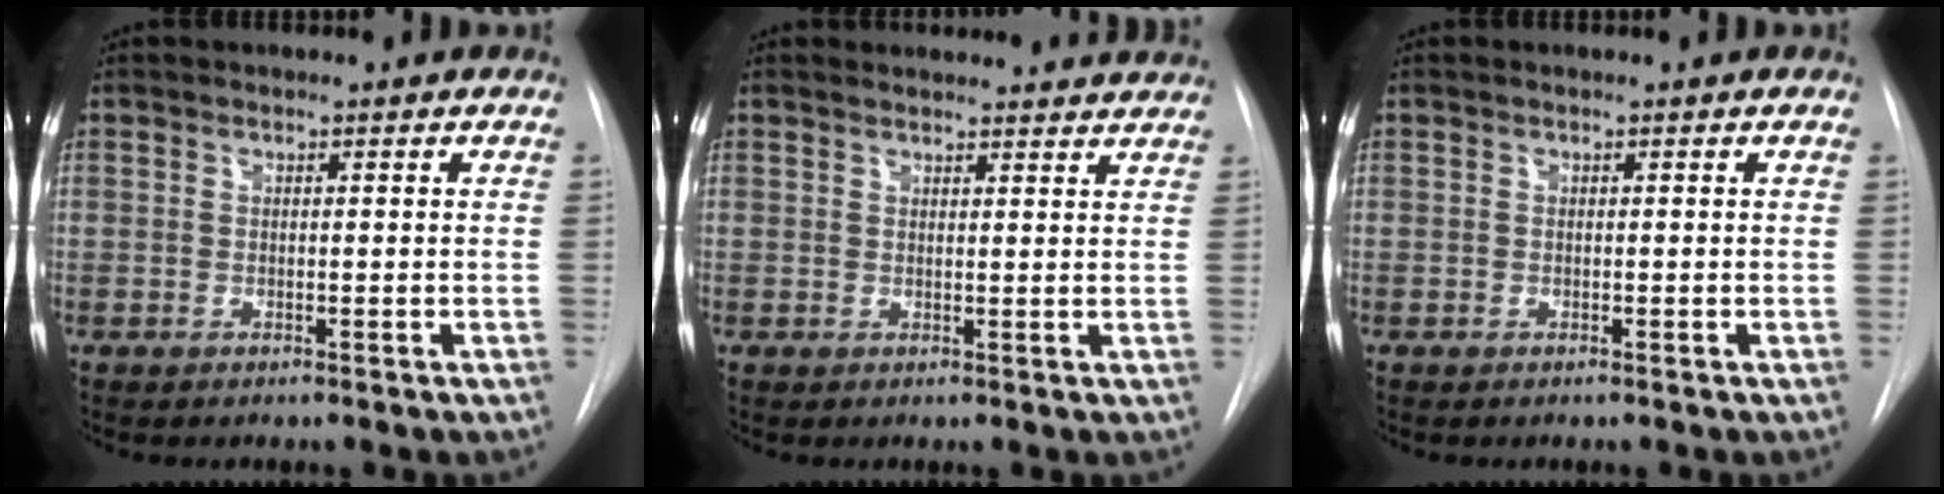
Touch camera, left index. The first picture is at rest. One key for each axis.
{"total": 9.9, "fx": 9.7, "fy": 1.7, "fz": 1.5, "tx": 0.001, "ty": 0.011, "tz": 0.095}
{"total": 0.0}